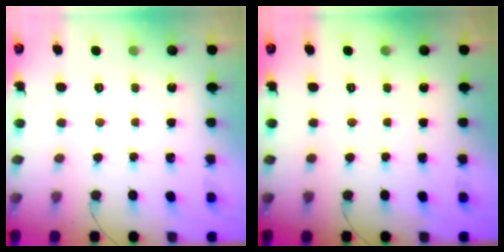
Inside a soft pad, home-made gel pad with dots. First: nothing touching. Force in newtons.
{"total": 0.0}